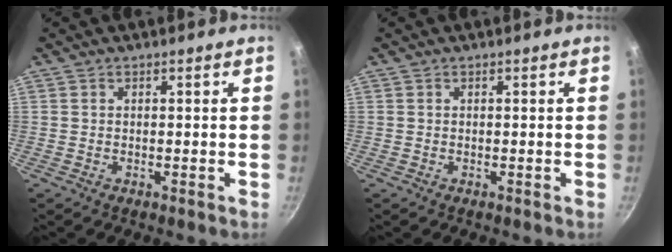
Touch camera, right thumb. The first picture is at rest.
{"total": 0.0}